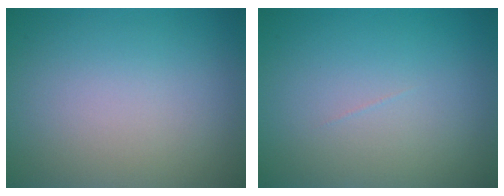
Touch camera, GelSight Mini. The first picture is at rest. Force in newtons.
{"total": 0.0}